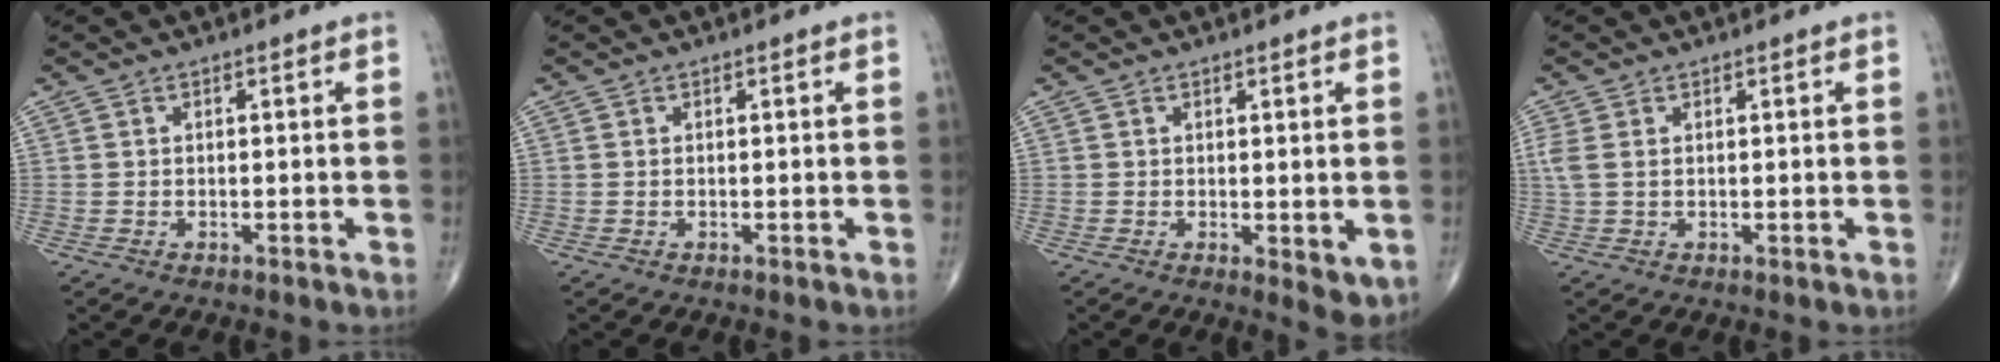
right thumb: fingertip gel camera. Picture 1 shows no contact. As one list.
[{"total": 0.0}, {"total": 4.2, "force": [-0.3, 1.8, 3.8], "torque": [-0.047, -0.014, 0.000]}, {"total": 2.8, "force": [0.7, 1.5, 2.2], "torque": [-0.074, 0.005, 0.019]}]